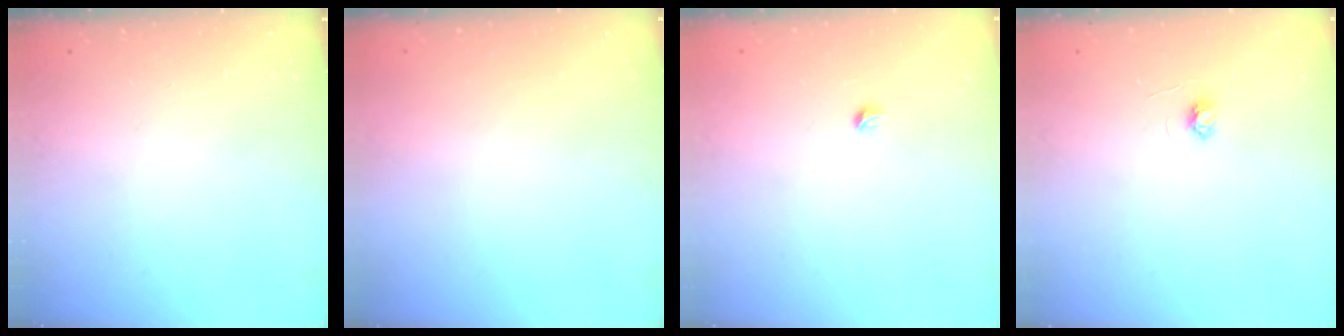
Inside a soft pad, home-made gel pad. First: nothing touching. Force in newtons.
{"total": 0.9, "press": 0.9, "slide": 0.1}
{"total": 2.9, "press": 2.9, "slide": 0.4}
{"total": 3.1, "press": 3.1, "slide": 0.4}